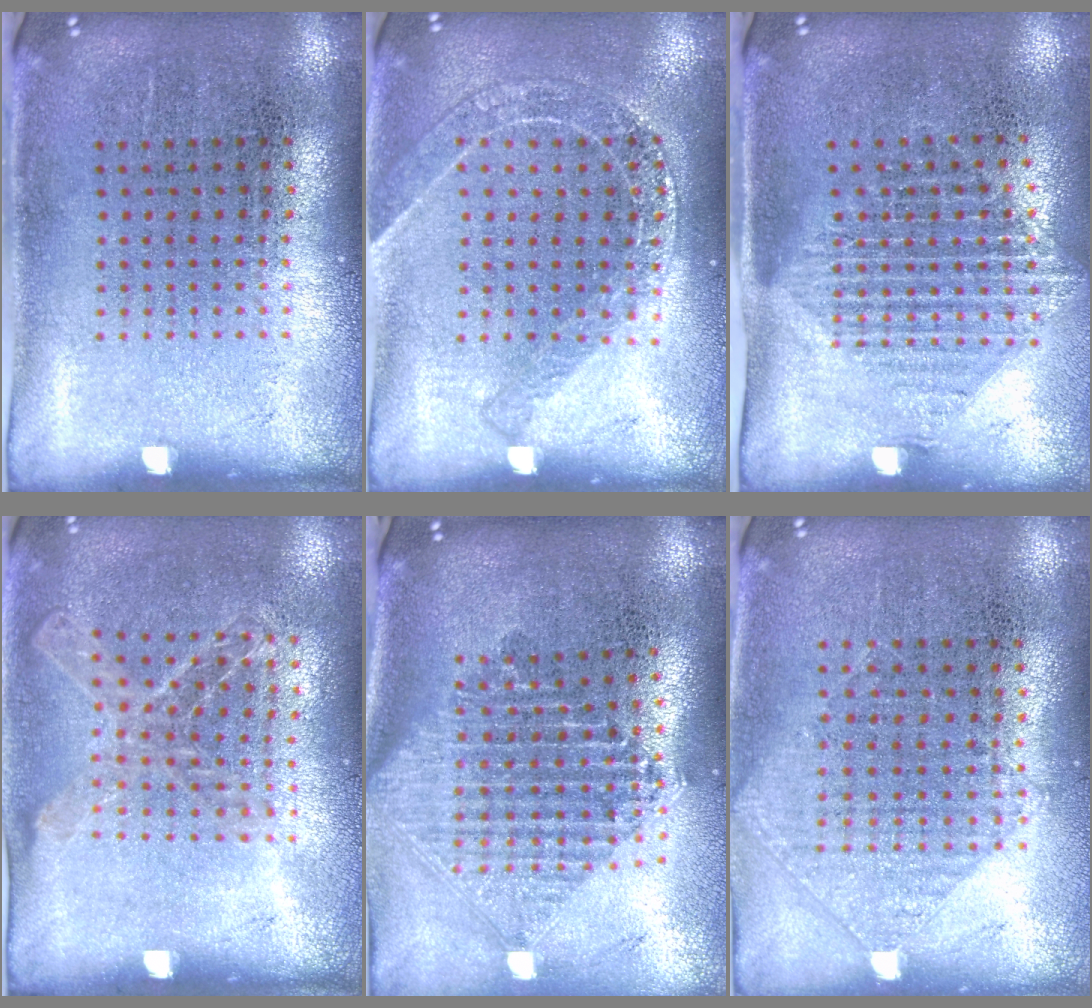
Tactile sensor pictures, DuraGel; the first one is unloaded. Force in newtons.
{"total": 1.4, "press": 1.4, "slide": 0.3}
{"total": 1.4, "press": 1.2, "slide": 0.8}
{"total": 1.2, "press": 1.1, "slide": 0.2}
{"total": 2.2, "press": 1.7, "slide": 1.4}
{"total": 0.9, "press": 0.8, "slide": 0.3}